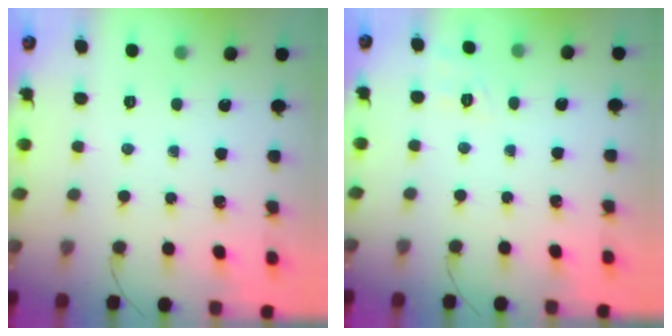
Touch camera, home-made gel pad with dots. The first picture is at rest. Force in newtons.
{"total": 3.1, "press": 2.4, "slide": 1.9}